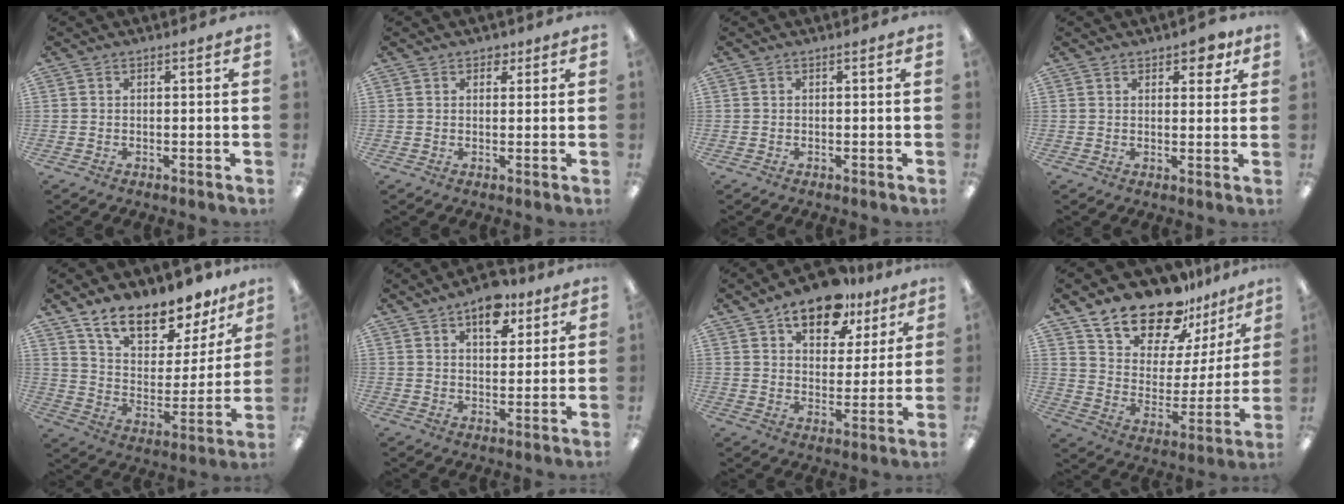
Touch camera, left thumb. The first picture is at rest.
{"total": 2.3, "force": [1.5, 1.5, 0.9], "torque": [-0.002, -0.003, 0.024]}
{"total": 0.0}
{"total": 4.2, "force": [2.8, 2.2, 2.3], "torque": [-0.019, -0.006, 0.043]}
{"total": 14.7, "force": [12.4, 5.3, 5.9], "torque": [-0.110, -0.089, 0.220]}
{"total": 10.1, "force": [6.1, 5.6, 5.9], "torque": [-0.065, -0.028, 0.101]}
{"total": 13.2, "force": [9.5, 6.7, 6.2], "torque": [-0.088, -0.046, 0.168]}
{"total": 19.1, "force": [16.2, 8.2, 5.7], "torque": [-0.114, -0.130, 0.292]}